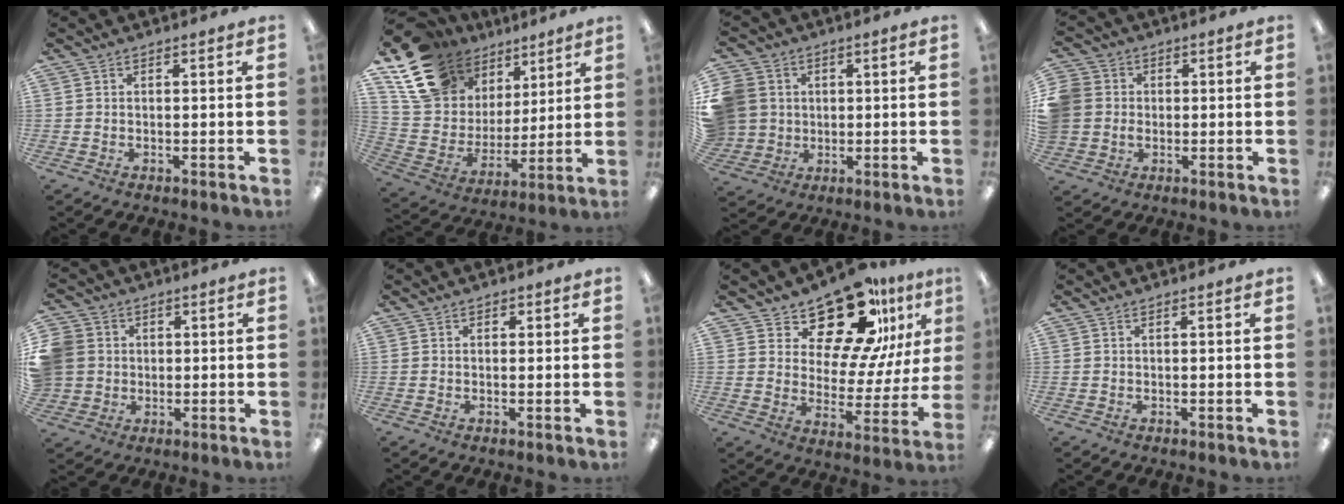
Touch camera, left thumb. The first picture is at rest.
{"total": 18.7, "force": [12.1, 12.0, 7.8], "torque": [-0.164, -0.057, 0.229]}
{"total": 9.8, "force": [2.0, 9.2, 2.5], "torque": [-0.082, 0.001, 0.044]}
{"total": 7.0, "force": [0.3, 6.8, 1.7], "torque": [-0.050, 0.014, 0.009]}
{"total": 8.2, "force": [1.1, 7.8, 2.0], "torque": [-0.052, 0.008, 0.027]}
{"total": 0.9, "force": [0.2, 0.8, 0.1], "torque": [0.007, 0.000, 0.002]}
{"total": 18.8, "force": [14.5, 7.5, 9.3], "torque": [-0.149, -0.105, 0.249]}
{"total": 0.0}